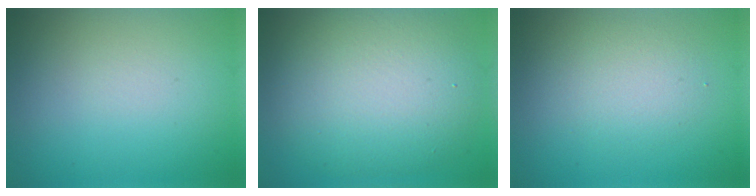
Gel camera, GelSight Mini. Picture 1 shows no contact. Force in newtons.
{"total": 8.8, "press": 8.8, "slide": 0.7}
{"total": 2.5, "press": 2.5, "slide": 0.1}